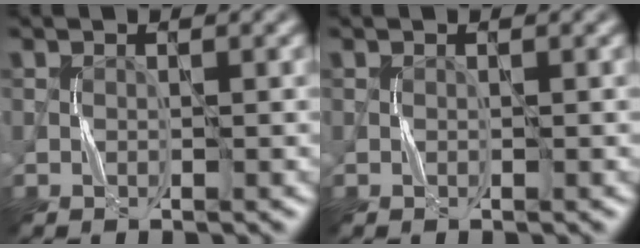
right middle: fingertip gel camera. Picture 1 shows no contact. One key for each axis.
{"total": 0.0}